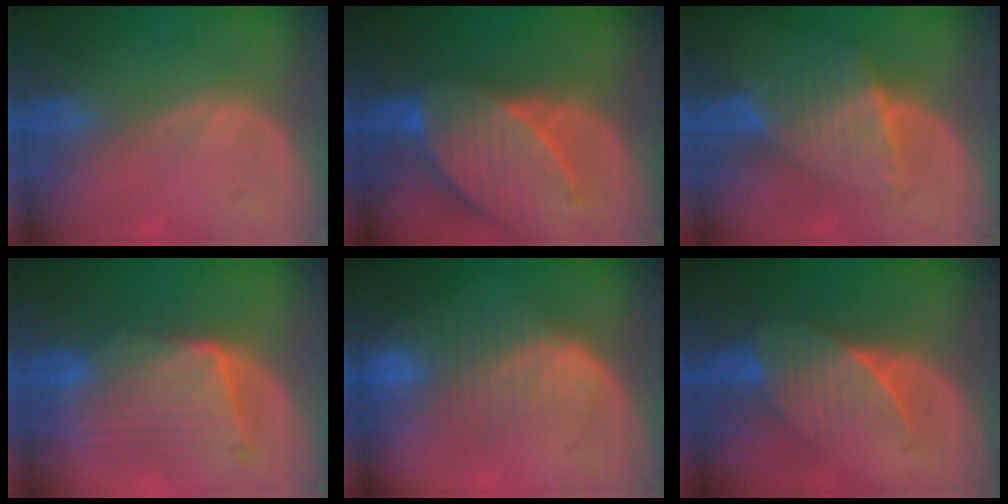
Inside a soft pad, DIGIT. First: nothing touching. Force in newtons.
{"total": 10.3, "press": 9.1, "slide": 4.9}
{"total": 6.9, "press": 6.0, "slide": 3.4}
{"total": 9.2, "press": 8.5, "slide": 3.7}
{"total": 8.6, "press": 7.3, "slide": 4.4}
{"total": 7.2, "press": 6.8, "slide": 2.4}